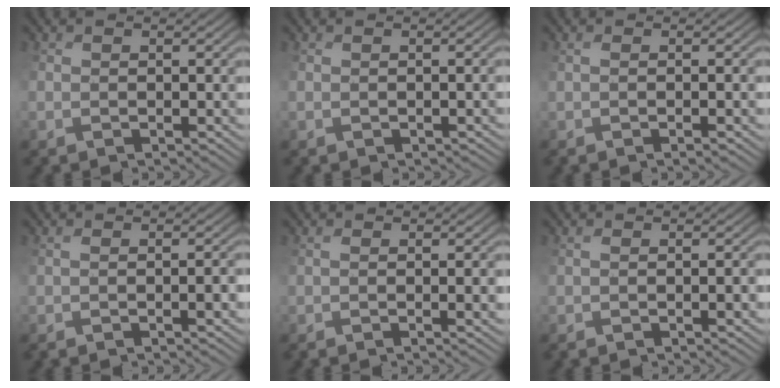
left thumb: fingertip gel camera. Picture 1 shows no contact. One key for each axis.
{"total": 1.2, "fx": -0.8, "fy": 0.6, "fz": 0.7, "tx": -0.002, "ty": -0.001, "tz": -0.005}
{"total": 1.8, "fx": -1.0, "fy": -0.3, "fz": 1.5, "tx": -0.013, "ty": 0.001, "tz": -0.002}
{"total": 2.3, "fx": -1.3, "fy": 0.1, "fz": 1.9, "tx": -0.014, "ty": 0.004, "tz": -0.009}
{"total": 2.5, "fx": -0.9, "fy": 0.1, "fz": 2.4, "tx": -0.027, "ty": -0.002, "tz": -0.003}
{"total": 1.9, "fx": -1.2, "fy": 0.4, "fz": 1.5, "tx": -0.012, "ty": 0.001, "tz": -0.008}